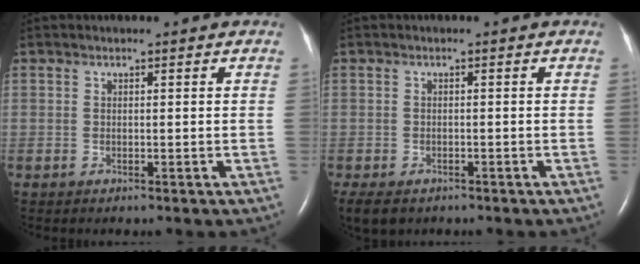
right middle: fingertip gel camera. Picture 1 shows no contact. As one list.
[{"total": 7.8, "force": [-5.0, 4.8, 3.5], "torque": [-0.085, -0.014, -0.070]}]